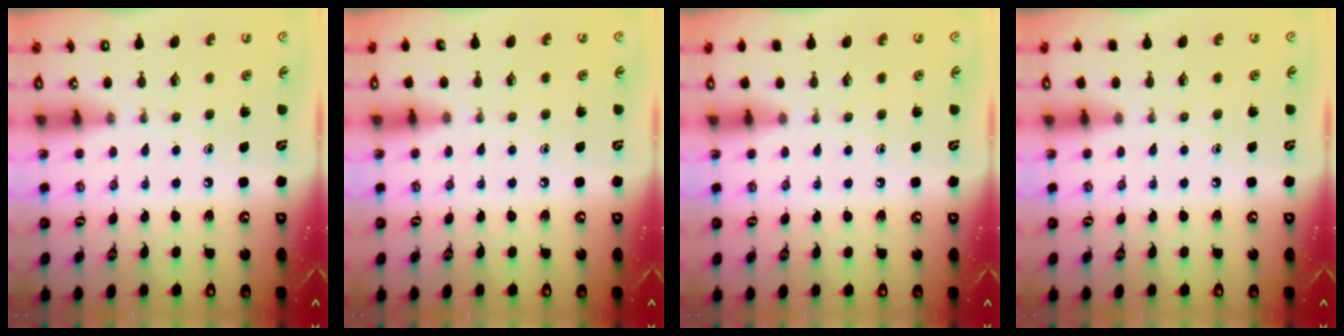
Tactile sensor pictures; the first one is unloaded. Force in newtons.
{"total": 3.6, "press": 3.6, "slide": 0.6}
{"total": 0.0}
{"total": 2.3, "press": 2.3, "slide": 0.4}